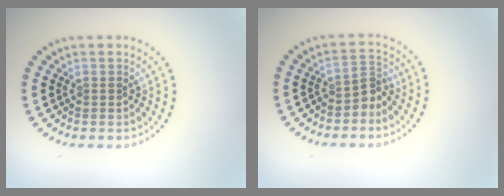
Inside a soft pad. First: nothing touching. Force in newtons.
{"total": 2.1, "press": 1.6, "slide": 1.5}